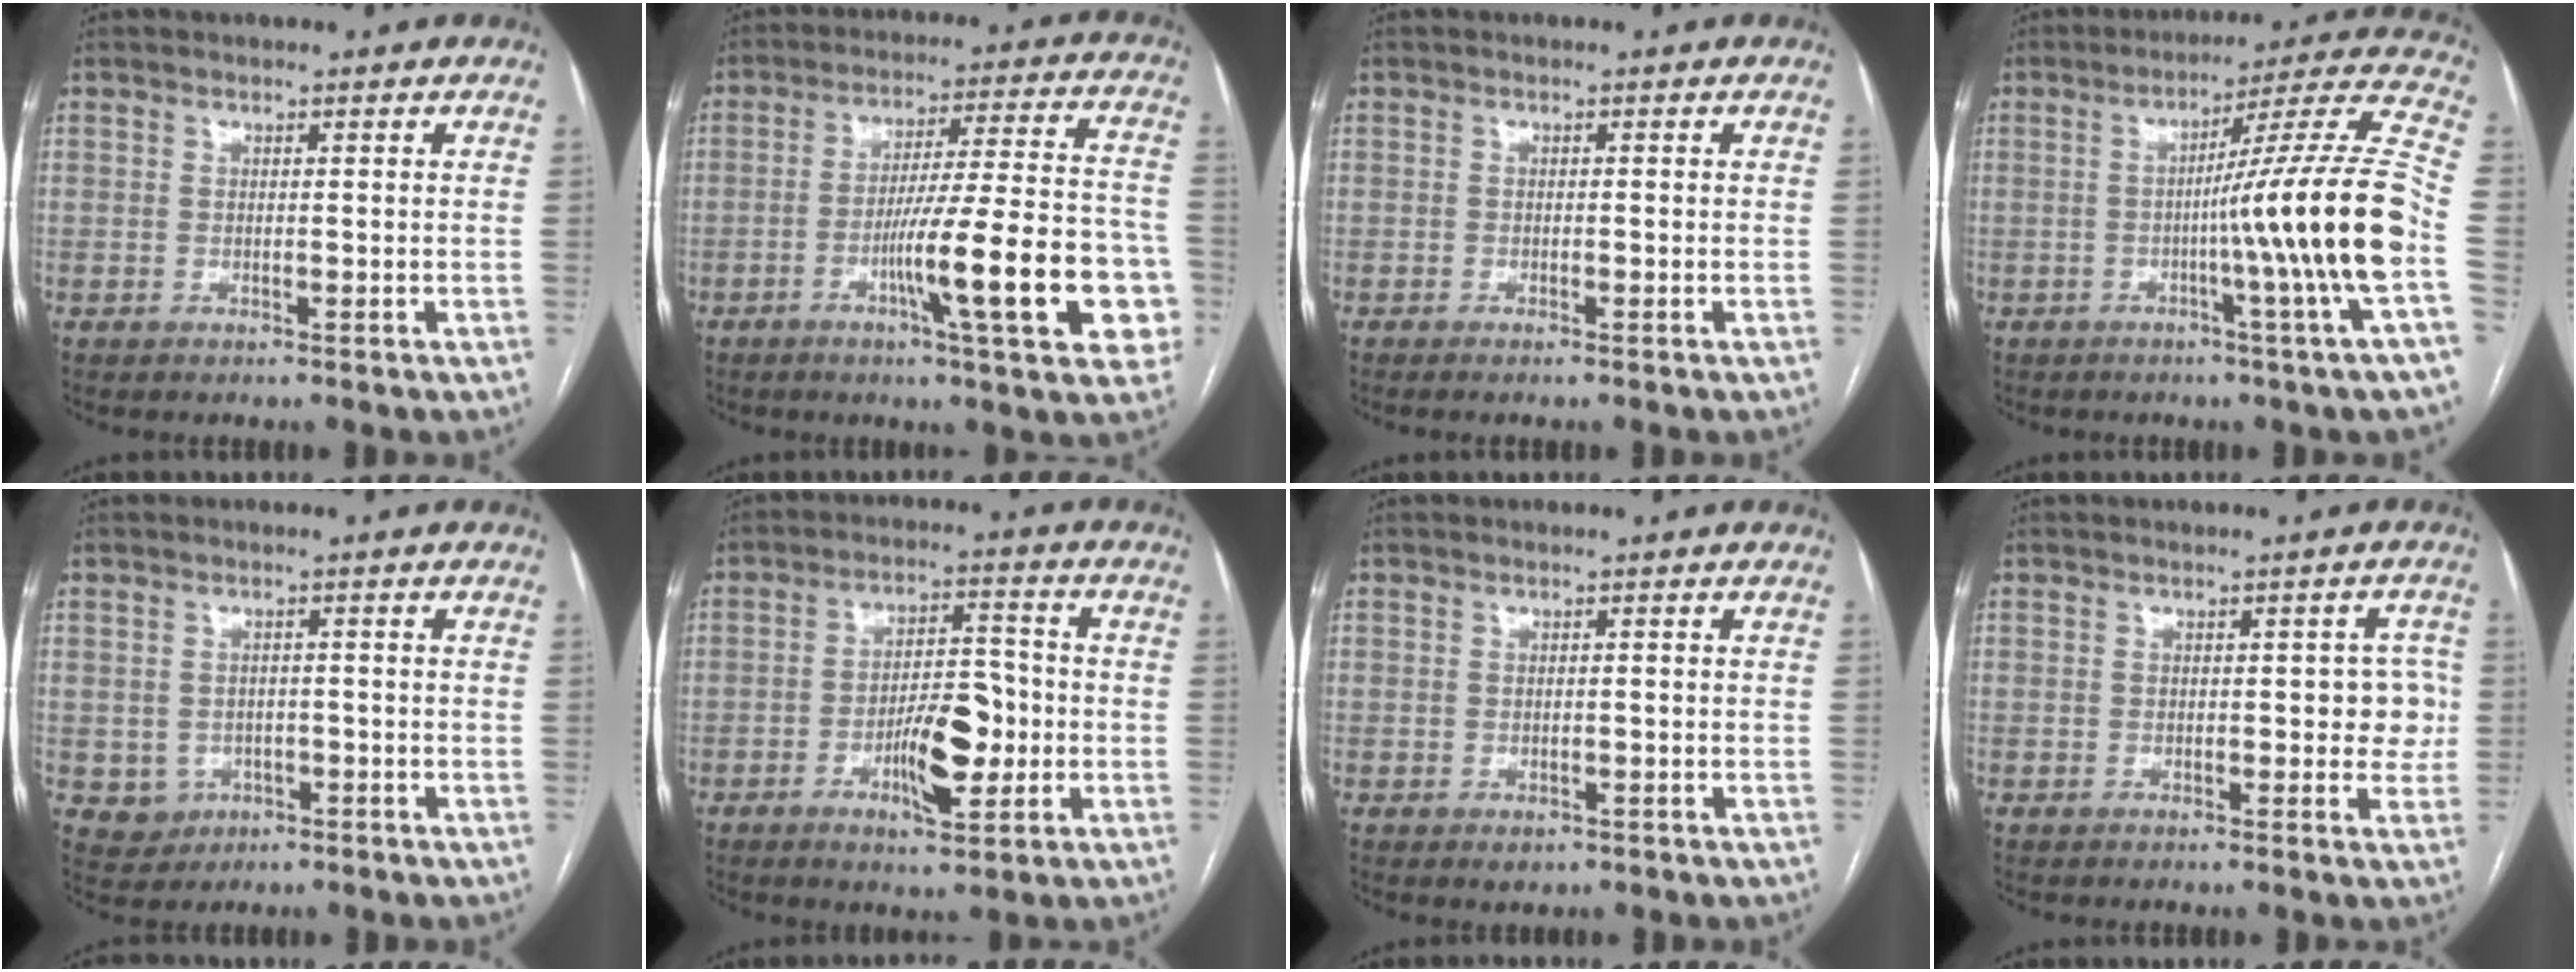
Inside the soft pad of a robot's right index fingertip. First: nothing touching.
{"total": 18.3, "force": [-6.0, 1.5, 17.2], "torque": [-0.202, 0.018, -0.079]}
{"total": 0.6, "force": [-0.4, -0.1, 0.4], "torque": [-0.009, 0.000, -0.007]}
{"total": 17.5, "force": [-3.6, -3.3, 16.8], "torque": [-0.237, -0.004, -0.065]}
{"total": 3.9, "force": [-1.1, 3.7, 0.7], "torque": [-0.002, 0.006, -0.009]}
{"total": 9.0, "force": [-2.5, 3.1, 8.0], "torque": [-0.135, 0.008, -0.039]}
{"total": 1.3, "force": [-0.5, 1.1, 0.6], "torque": [-0.005, 0.002, -0.001]}
{"total": 4.0, "force": [0.1, 2.1, 3.5], "torque": [-0.028, 0.021, 0.003]}